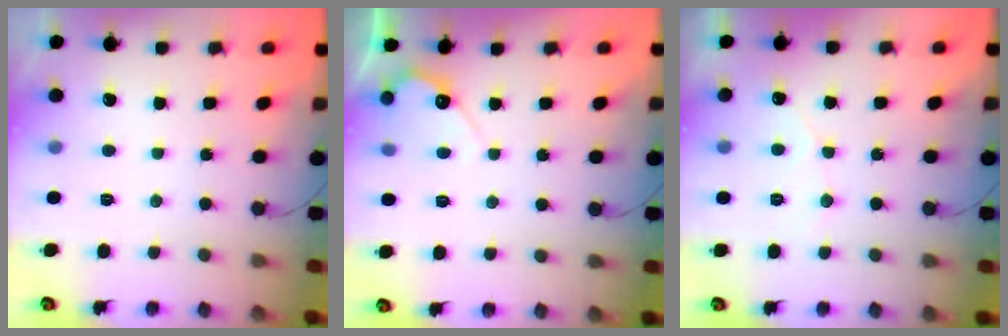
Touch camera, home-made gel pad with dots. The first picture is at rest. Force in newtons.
{"total": 4.8, "press": 4.8, "slide": 0.3}
{"total": 3.3, "press": 3.3, "slide": 0.2}